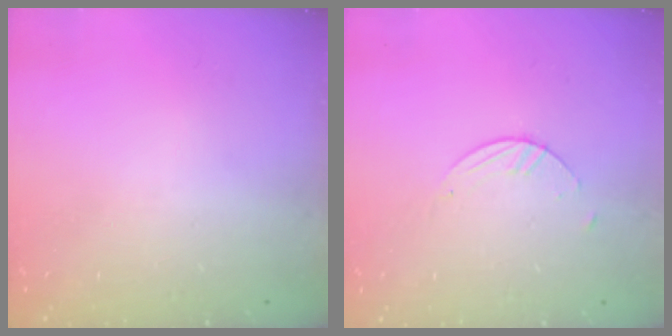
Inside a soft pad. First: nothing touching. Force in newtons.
{"total": 1.5, "press": 1.5, "slide": 0.1}